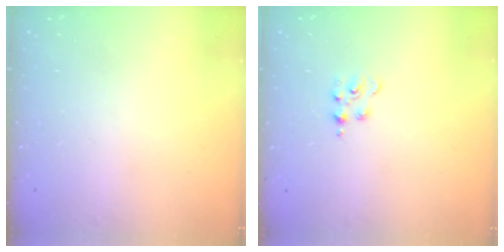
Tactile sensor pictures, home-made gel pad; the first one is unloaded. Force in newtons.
{"total": 1.8, "press": 1.8, "slide": 0.3}